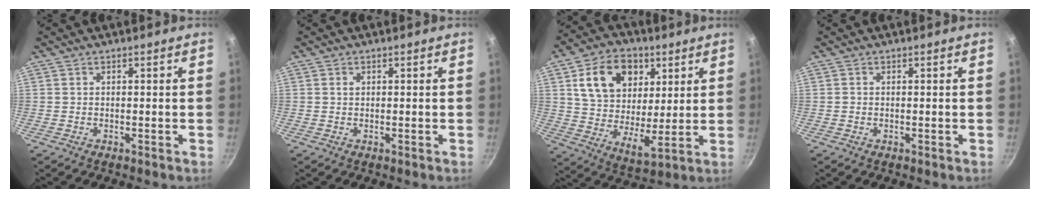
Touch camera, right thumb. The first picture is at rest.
{"total": 0.9, "force": [0.3, 0.7, 0.5], "torque": [-0.007, 0.002, 0.005]}
{"total": 17.4, "force": [6.7, 11.8, 10.8], "torque": [-0.156, -0.020, 0.112]}
{"total": 0.0}